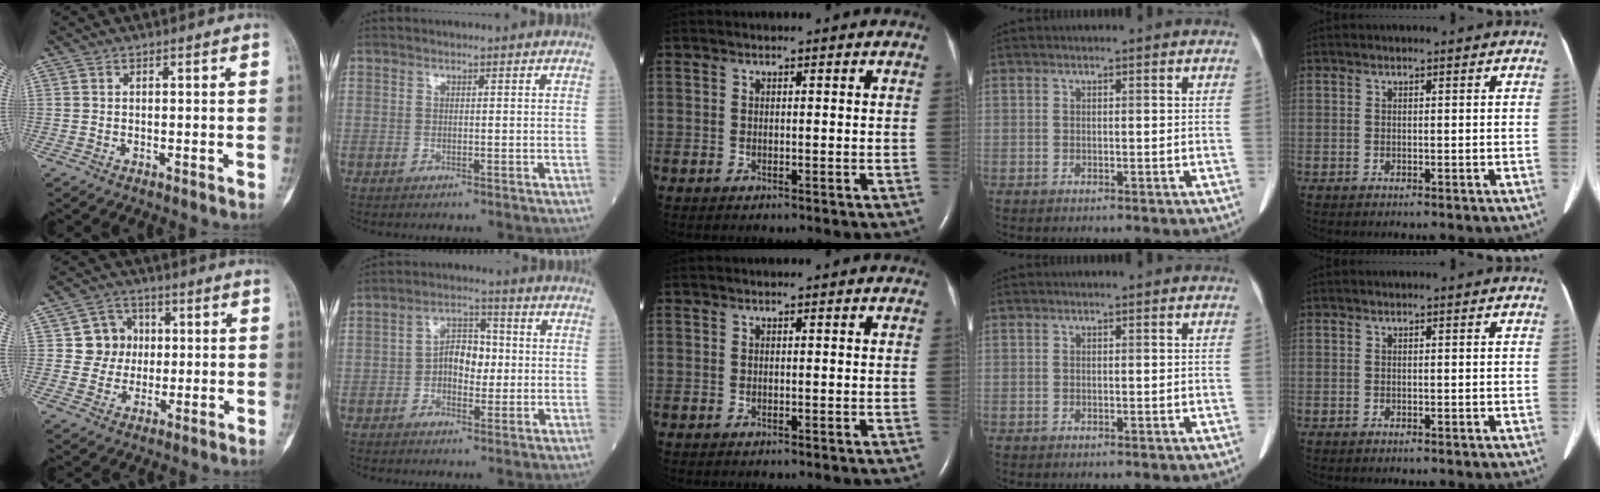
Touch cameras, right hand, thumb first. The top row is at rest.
{"thumb": {"total": 7.5, "force": [0.9, 7.1, 1.9], "torque": [0.015, 0.010, 0.011]}, "index": {"total": 6.0, "force": [-0.4, 3.5, 4.9], "torque": [-0.081, 0.018, -0.010]}}